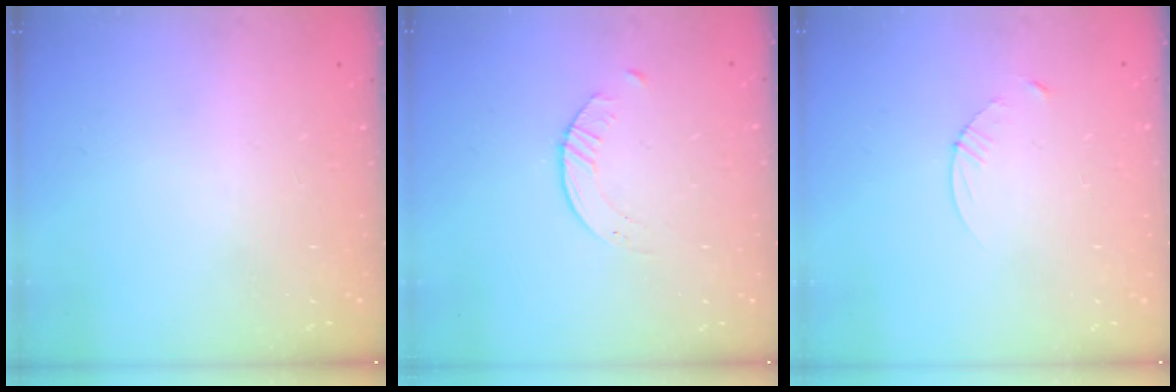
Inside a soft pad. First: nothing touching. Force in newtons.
{"total": 1.6, "press": 1.6, "slide": 0.3}
{"total": 3.4, "press": 3.3, "slide": 0.3}